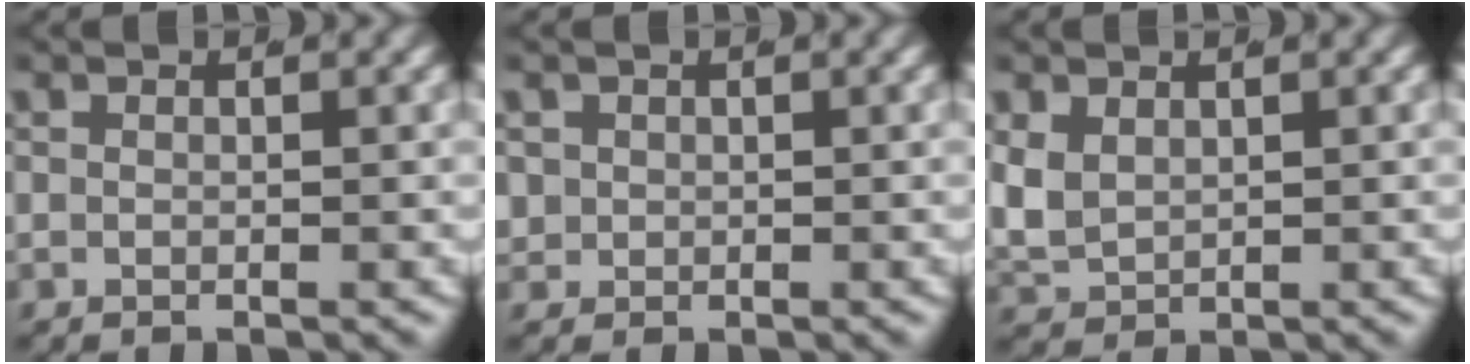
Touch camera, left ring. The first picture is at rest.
{"total": 2.3, "force": [0.1, 2.2, 0.6], "torque": [-0.029, -0.017, 0.012]}
{"total": 4.1, "force": [0.4, 3.6, 1.9], "torque": [-0.078, -0.023, 0.025]}